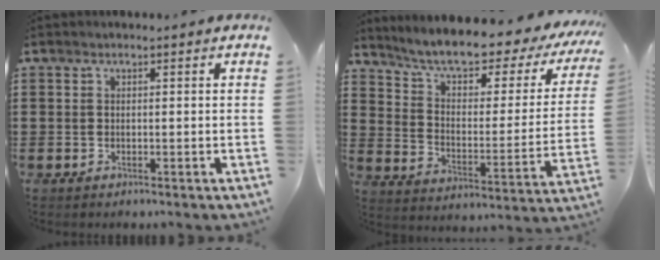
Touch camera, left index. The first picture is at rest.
{"total": 7.1, "force": [6.1, 1.0, 3.5], "torque": [-0.087, -0.045, 0.097]}